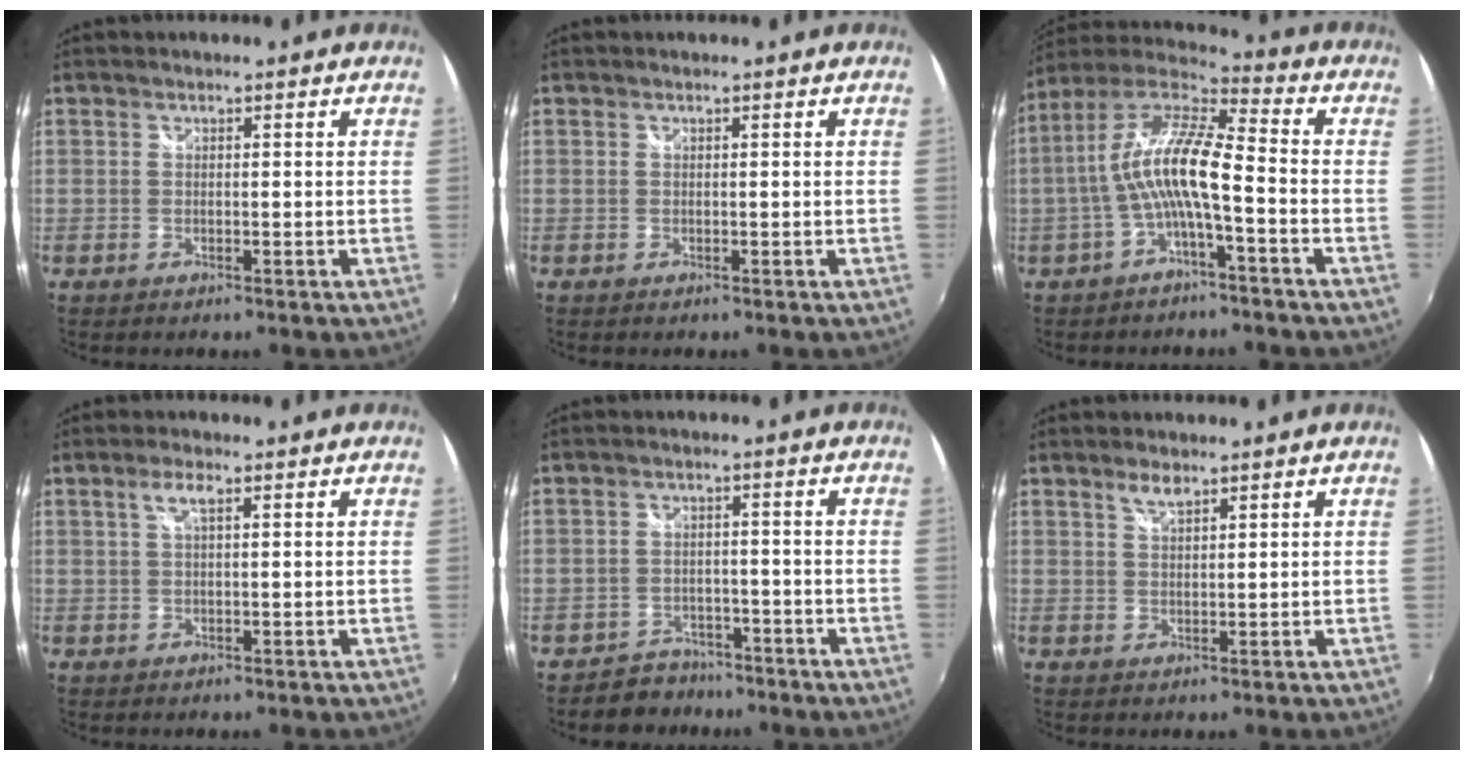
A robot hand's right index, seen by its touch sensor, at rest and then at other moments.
{"total": 0.0}
{"total": 12.2, "force": [-2.6, 2.0, 11.8], "torque": [-0.234, 0.015, -0.050]}
{"total": 2.6, "force": [1.0, 0.6, 2.3], "torque": [-0.043, 0.006, 0.017]}
{"total": 5.3, "force": [-4.1, 3.4, -0.3], "torque": [-0.007, 0.019, -0.066]}
{"total": 2.4, "force": [1.8, 0.8, 1.5], "torque": [-0.025, 0.004, 0.032]}